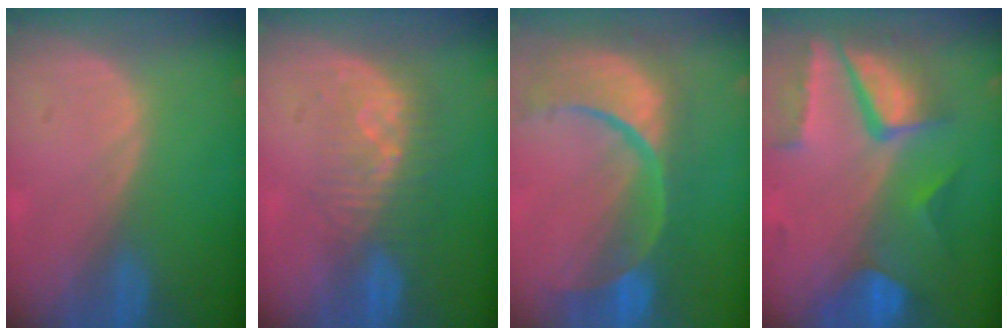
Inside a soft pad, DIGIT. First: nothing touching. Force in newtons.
{"total": 8.2, "press": 7.3, "slide": 3.7}
{"total": 13.8, "press": 10.9, "slide": 8.4}
{"total": 10.5, "press": 8.9, "slide": 5.6}